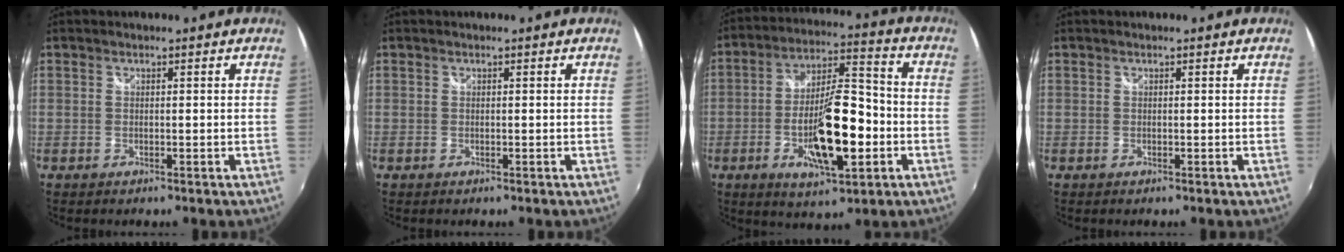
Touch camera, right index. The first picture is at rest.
{"total": 0.0}
{"total": 16.1, "force": [-4.5, 5.1, 14.6], "torque": [-0.262, 0.000, -0.073]}
{"total": 0.0}